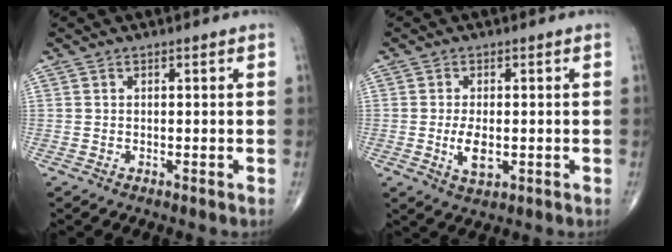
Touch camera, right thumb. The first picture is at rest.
{"total": 4.6, "force": [-0.7, 2.2, 3.9], "torque": [-0.071, -0.007, -0.010]}